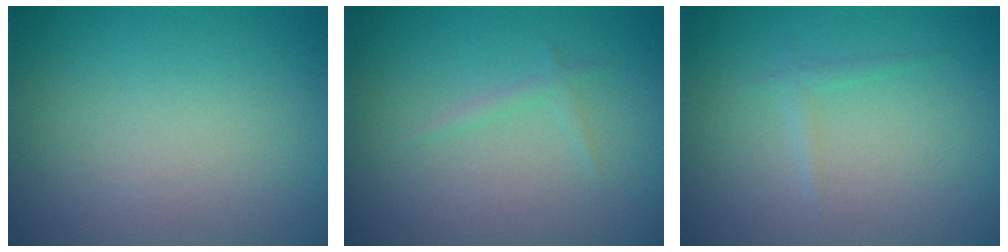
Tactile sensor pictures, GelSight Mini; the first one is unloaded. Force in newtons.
{"total": 0.7, "press": 0.7, "slide": 0.1}
{"total": 0.8, "press": 0.8, "slide": 0.1}